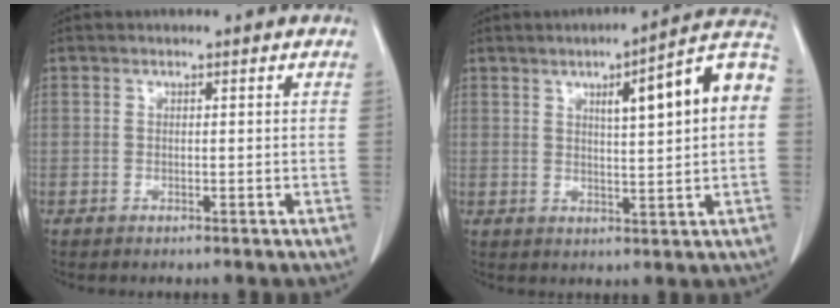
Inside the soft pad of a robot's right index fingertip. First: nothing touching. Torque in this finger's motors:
{"motor_torque": [1.04, 0.31, 0.30, 0.07]}